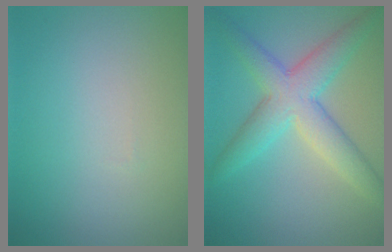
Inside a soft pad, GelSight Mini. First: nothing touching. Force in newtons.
{"total": 5.8, "press": 5.8, "slide": 0.1}